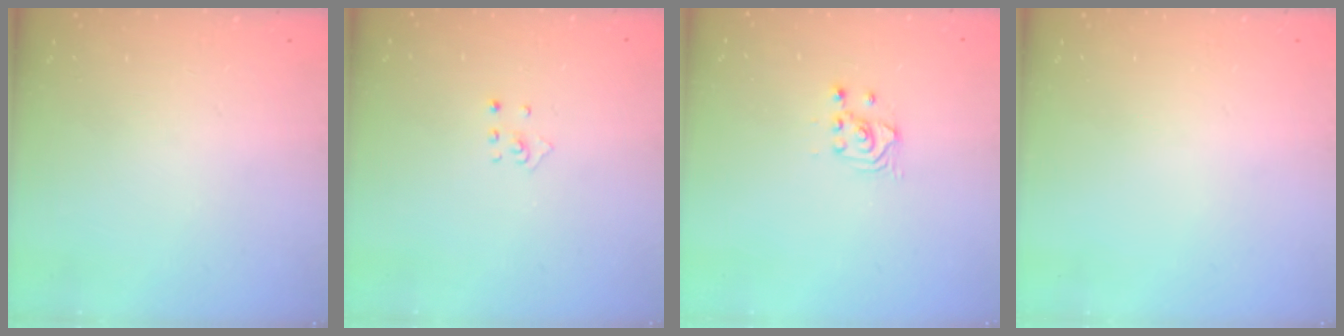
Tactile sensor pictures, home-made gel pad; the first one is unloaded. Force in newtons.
{"total": 2.9, "press": 2.9, "slide": 0.3}
{"total": 2.7, "press": 2.7, "slide": 0.3}
{"total": 0.0}